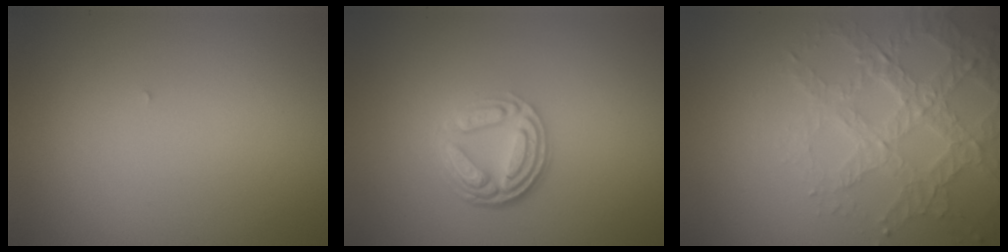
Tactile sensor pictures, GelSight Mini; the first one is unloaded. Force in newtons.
{"total": 4.8, "press": 3.5, "slide": 3.2}
{"total": 4.3, "press": 4.1, "slide": 1.2}